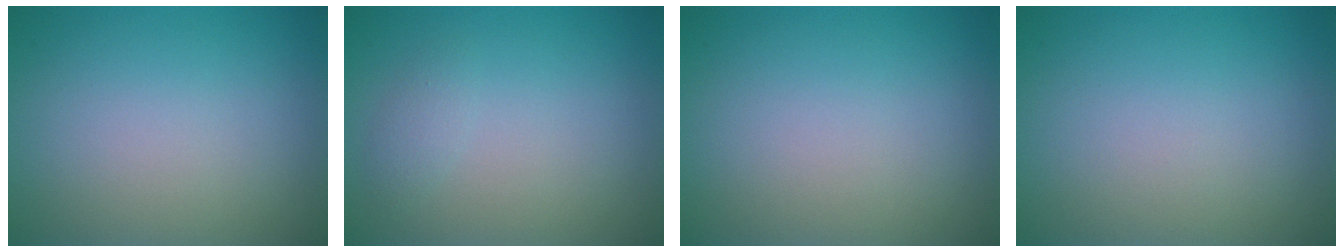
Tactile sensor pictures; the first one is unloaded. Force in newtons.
{"total": 1.1, "press": 1.1, "slide": 0.1}
{"total": 0.0}
{"total": 0.0}